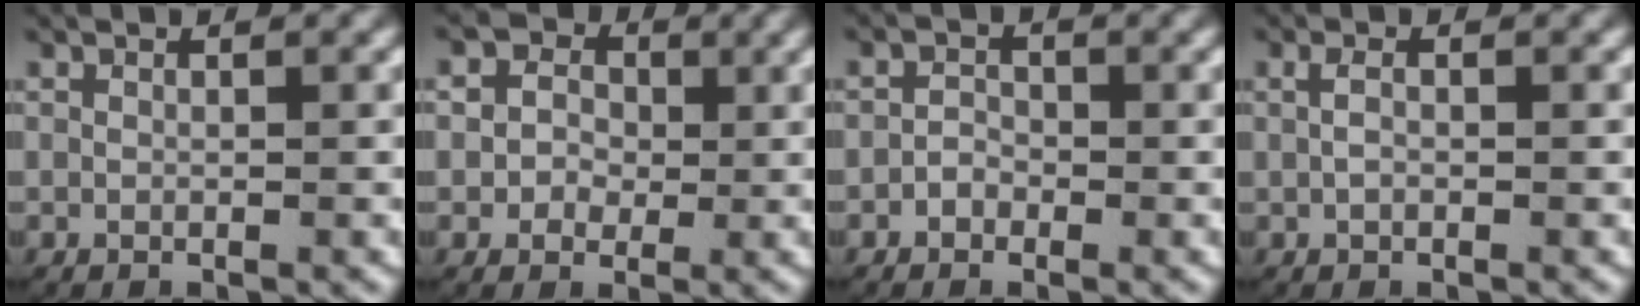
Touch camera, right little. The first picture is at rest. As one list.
[{"total": 4.2, "force": [0.5, 3.8, 1.6], "torque": [-0.019, 0.010, -0.008]}, {"total": 1.4, "force": [-0.7, 1.1, 0.3], "torque": [-0.009, -0.004, -0.016]}, {"total": 1.1, "force": [-0.1, 0.6, 0.9], "torque": [-0.018, 0.000, -0.001]}]